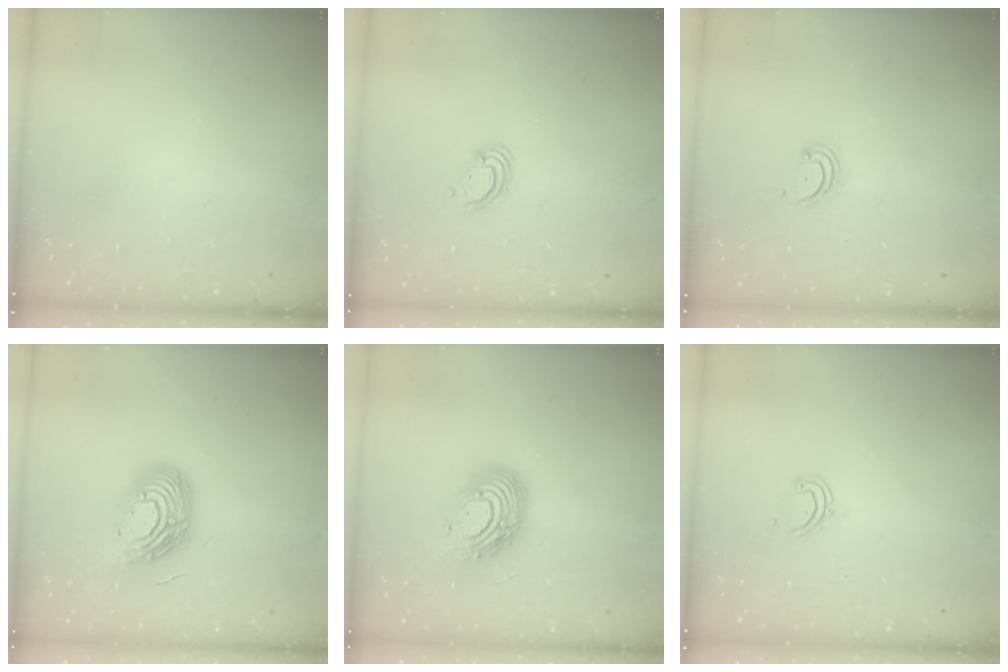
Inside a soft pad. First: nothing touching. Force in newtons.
{"total": 3.8, "press": 3.8, "slide": 0.1}
{"total": 2.9, "press": 2.9, "slide": 0.3}
{"total": 14.2, "press": 14.1, "slide": 1.2}
{"total": 14.3, "press": 14.2, "slide": 1.3}
{"total": 4.8, "press": 4.5, "slide": 1.8}